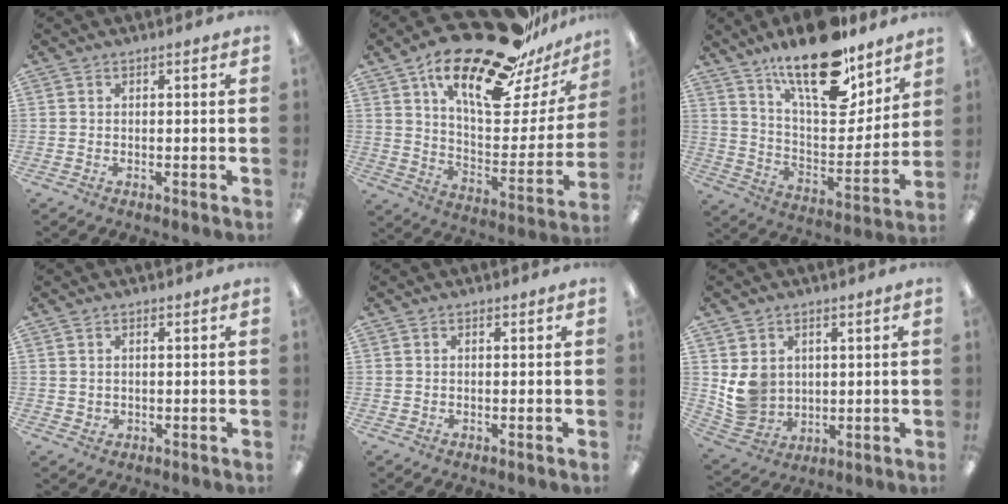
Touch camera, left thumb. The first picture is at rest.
{"total": 25.7, "force": [19.0, 8.2, 15.3], "torque": [-0.231, -0.127, 0.312]}
{"total": 21.3, "force": [15.9, 7.6, 12.0], "torque": [-0.192, -0.107, 0.270]}
{"total": 1.8, "force": [1.2, 1.3, 0.2], "torque": [0.003, -0.001, 0.020]}
{"total": 0.5, "force": [0.4, 0.3, 0.1], "torque": [-0.003, 0.002, 0.007]}
{"total": 8.1, "force": [2.6, 7.3, 2.3], "torque": [-0.047, -0.007, 0.060]}